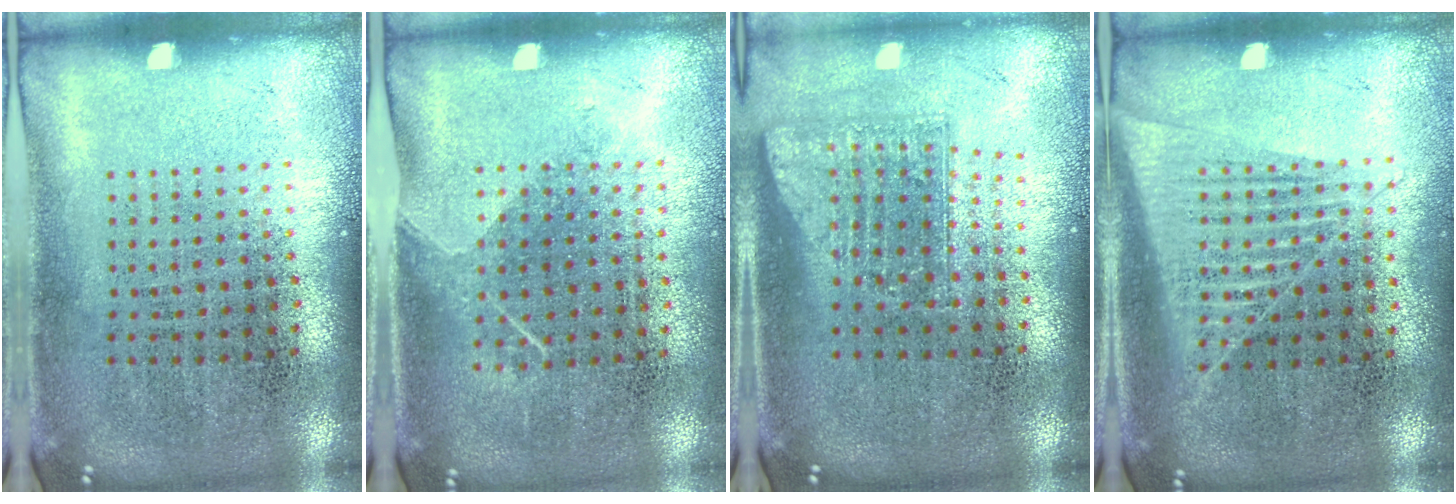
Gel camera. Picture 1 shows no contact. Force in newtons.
{"total": 1.2, "press": 0.9, "slide": 0.8}
{"total": 1.6, "press": 1.2, "slide": 1.1}
{"total": 1.4, "press": 1.3, "slide": 0.5}